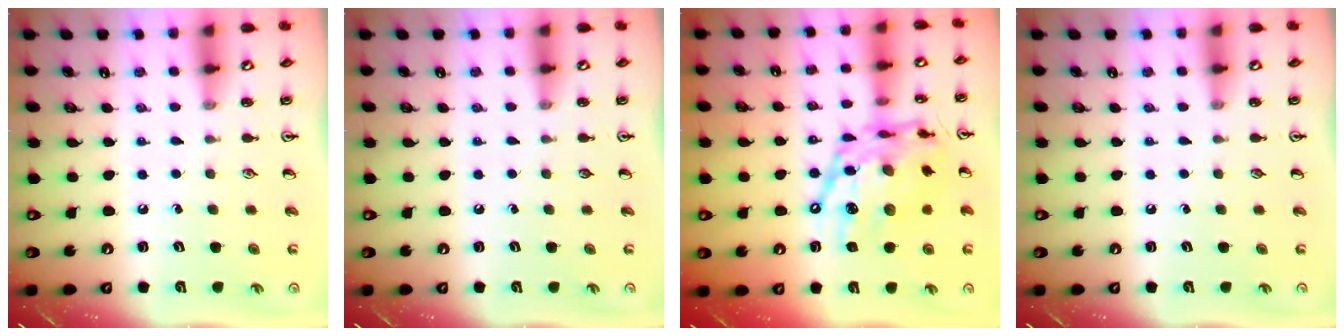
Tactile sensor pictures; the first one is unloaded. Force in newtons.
{"total": 0.0}
{"total": 19.7, "press": 19.6, "slide": 1.7}
{"total": 0.0}